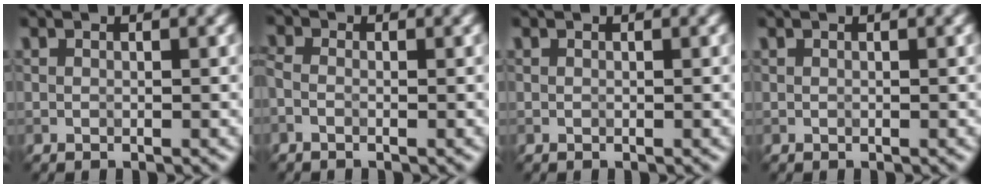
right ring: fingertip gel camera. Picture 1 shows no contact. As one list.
[{"total": 1.3, "force": [-0.5, 0.8, 0.9], "torque": [-0.019, -0.002, -0.018]}, {"total": 0.0}, {"total": 0.0}]